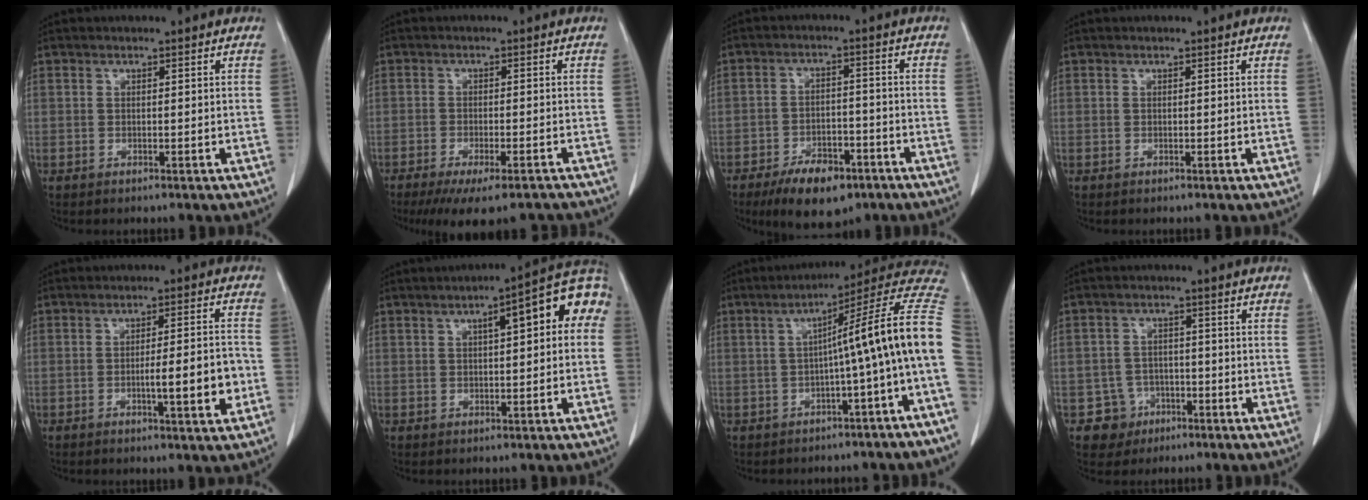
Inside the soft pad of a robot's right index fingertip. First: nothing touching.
{"total": 12.5, "force": [-10.5, 2.5, 6.4], "torque": [-0.088, -0.013, -0.144]}
{"total": 9.7, "force": [-6.4, 4.2, 5.9], "torque": [-0.096, -0.004, -0.103]}
{"total": 0.0}
{"total": 7.6, "force": [-2.3, 0.5, 7.3], "torque": [-0.105, 0.005, -0.030]}
{"total": 10.9, "force": [2.8, 2.3, 10.2], "torque": [-0.135, 0.042, 0.028]}
{"total": 13.4, "force": [-1.3, -1.7, 13.2], "torque": [-0.161, 0.039, -0.031]}
{"total": 5.0, "force": [-2.4, 4.3, -0.1], "torque": [0.007, 0.015, -0.035]}